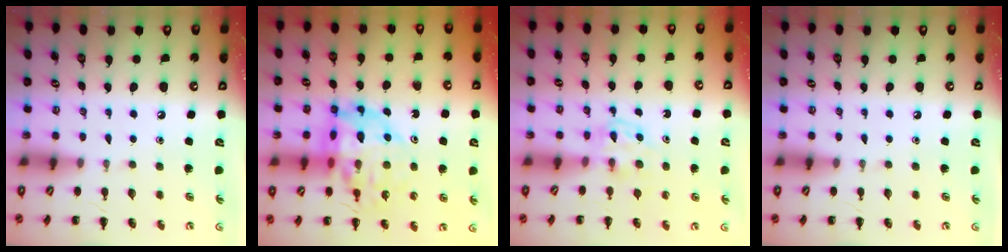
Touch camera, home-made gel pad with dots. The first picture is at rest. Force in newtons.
{"total": 17.9, "press": 17.4, "slide": 4.5}
{"total": 4.0, "press": 3.8, "slide": 1.3}
{"total": 0.0}